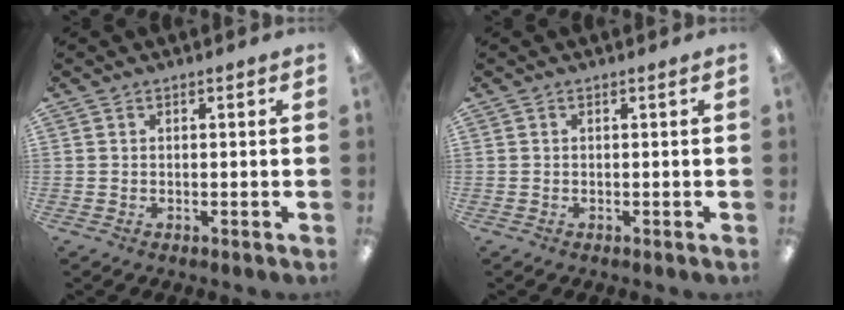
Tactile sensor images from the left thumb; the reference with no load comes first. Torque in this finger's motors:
{"motor_torque": [0.00, 0.00, 0.05, 0.00, 0.00]}